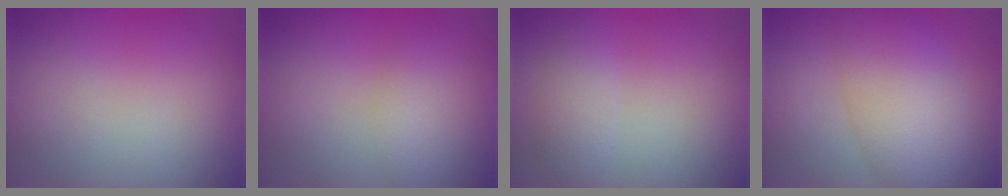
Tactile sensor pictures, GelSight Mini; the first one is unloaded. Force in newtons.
{"total": 1.4, "press": 1.4, "slide": 0.1}
{"total": 2.1, "press": 2.1, "slide": 0.2}
{"total": 7.7, "press": 7.7, "slide": 0.4}